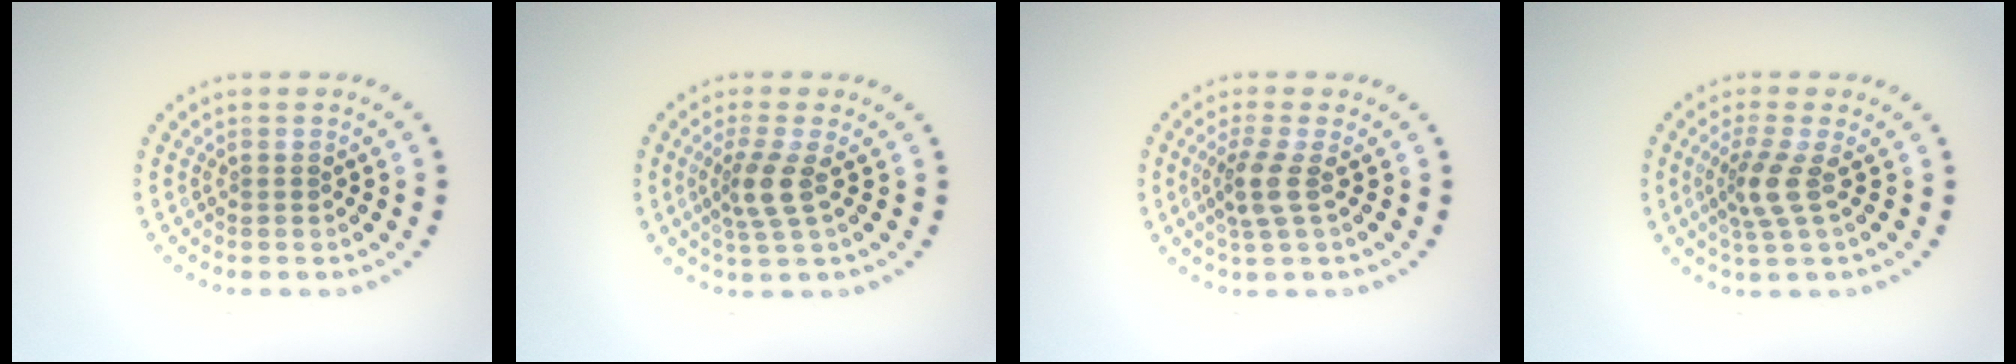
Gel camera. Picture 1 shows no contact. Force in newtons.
{"total": 2.8, "press": 2.1, "slide": 1.9}
{"total": 2.6, "press": 2.0, "slide": 1.7}
{"total": 2.8, "press": 2.0, "slide": 2.0}